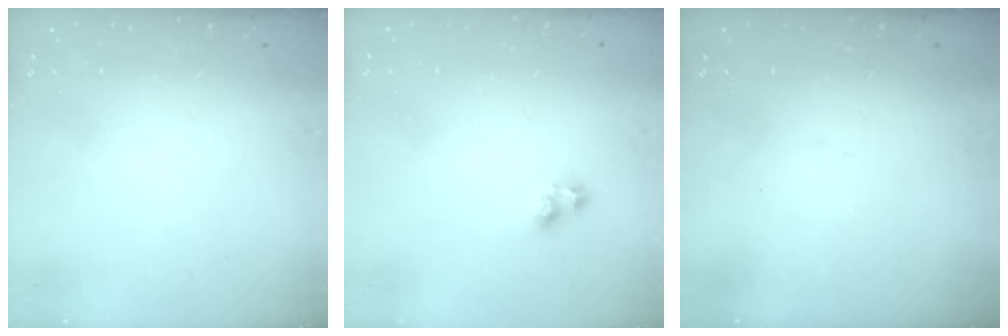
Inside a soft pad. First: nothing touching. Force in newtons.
{"total": 4.5, "press": 4.5, "slide": 0.4}
{"total": 0.0}